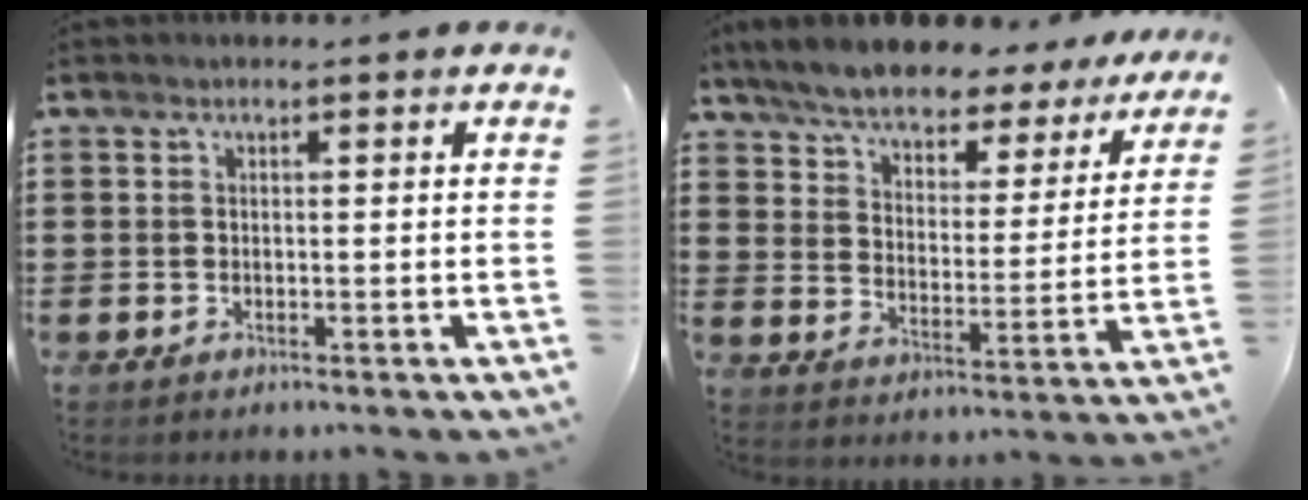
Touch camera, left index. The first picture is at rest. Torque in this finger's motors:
{"motor_torque": [2.14, 0.00, 1.05, 0.21]}